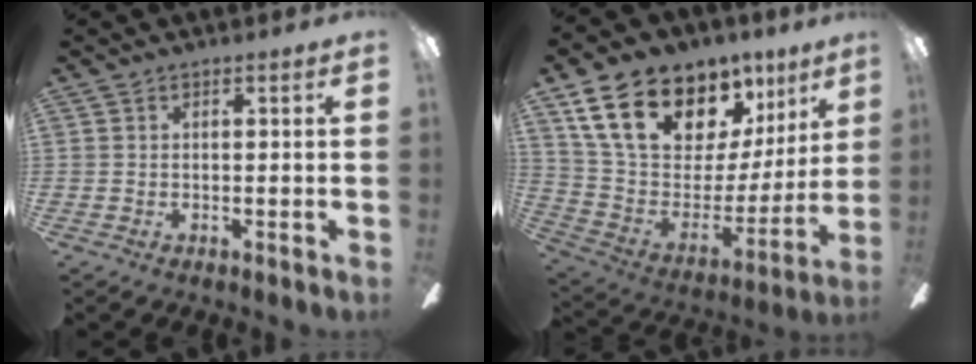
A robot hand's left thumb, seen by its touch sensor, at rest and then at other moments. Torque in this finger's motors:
{"motor_torque": [2.18, 2.61, 1.32, -1.45, 0.16]}